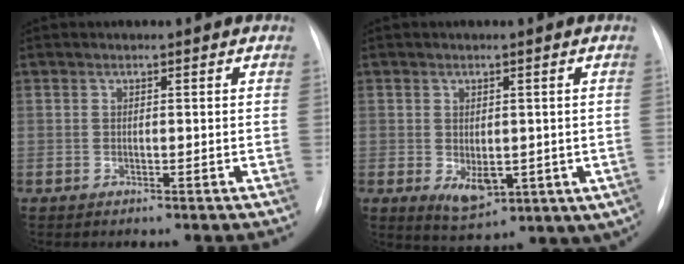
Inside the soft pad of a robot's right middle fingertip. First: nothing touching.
{"total": 9.2, "force": [-2.6, 5.2, 7.1], "torque": [-0.085, -0.004, -0.020]}